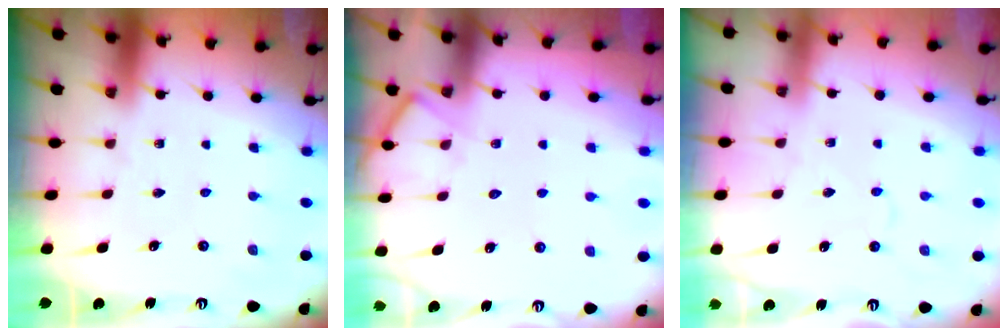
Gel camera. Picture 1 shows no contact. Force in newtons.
{"total": 7.5, "press": 7.4, "slide": 0.7}
{"total": 2.7, "press": 2.7, "slide": 0.4}